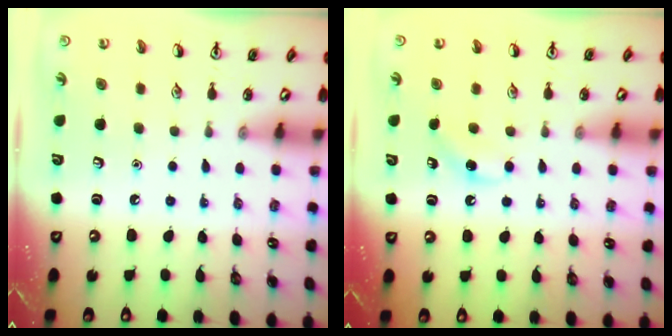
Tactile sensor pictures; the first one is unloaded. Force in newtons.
{"total": 5.0, "press": 4.6, "slide": 1.9}